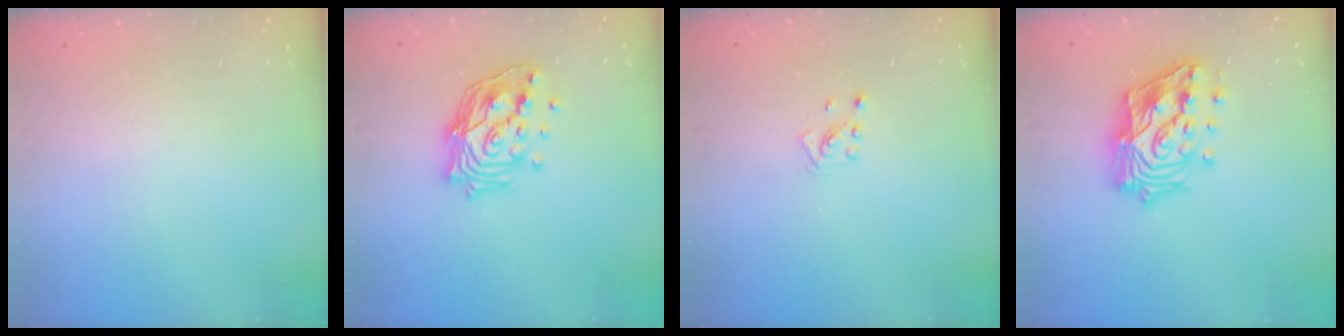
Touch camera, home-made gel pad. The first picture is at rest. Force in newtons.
{"total": 17.1, "press": 17.1, "slide": 1.3}
{"total": 2.1, "press": 2.0, "slide": 0.3}
{"total": 20.1, "press": 19.9, "slide": 3.0}